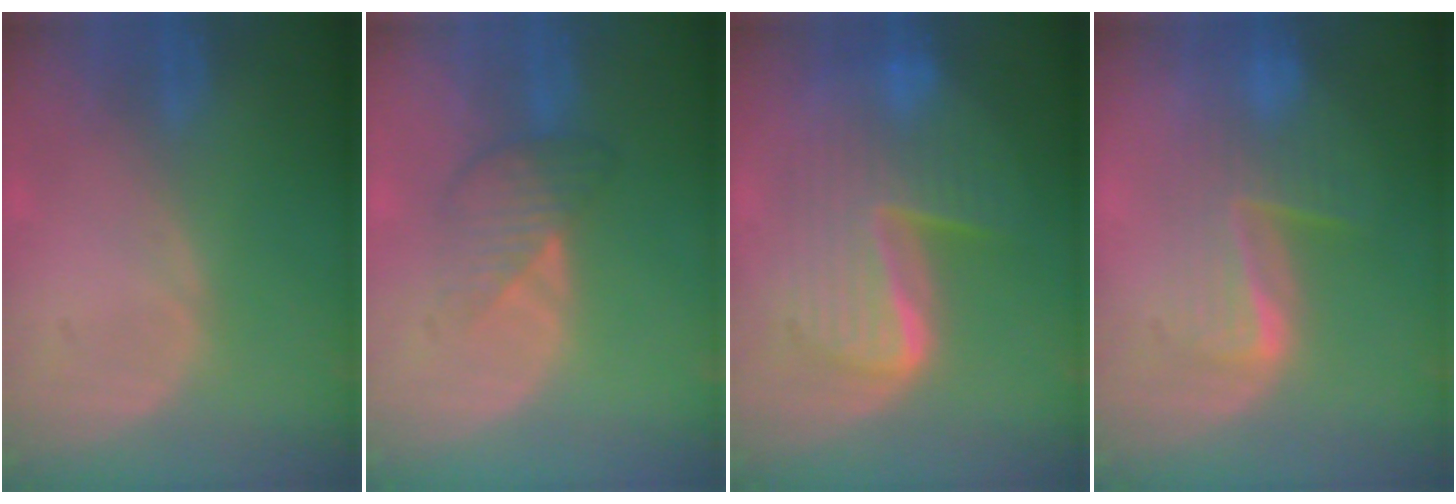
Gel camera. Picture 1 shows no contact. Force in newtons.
{"total": 4.1, "press": 4.1, "slide": 0.0}
{"total": 10.5, "press": 10.4, "slide": 0.9}
{"total": 6.5, "press": 6.3, "slide": 1.3}